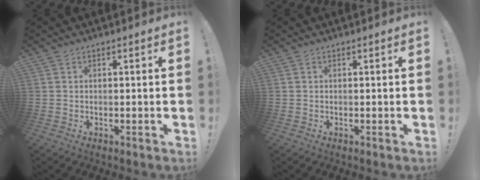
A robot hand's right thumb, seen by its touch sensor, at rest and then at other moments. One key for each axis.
{"total": 0.0}